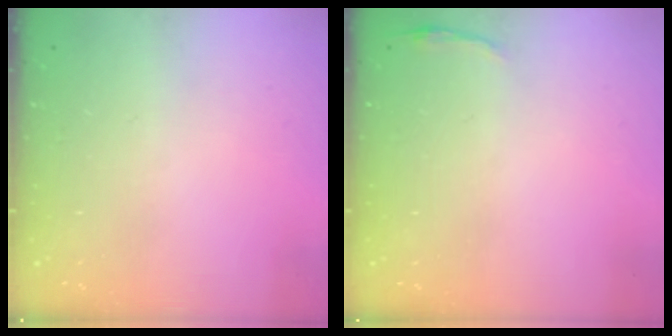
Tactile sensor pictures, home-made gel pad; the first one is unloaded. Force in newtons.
{"total": 2.8, "press": 2.8, "slide": 0.6}